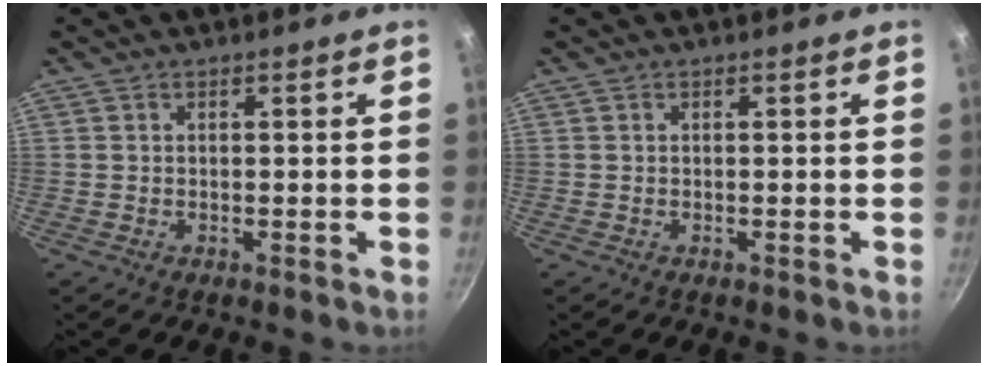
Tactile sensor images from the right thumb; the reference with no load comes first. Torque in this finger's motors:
{"motor_torque": [0.00, 0.00, 0.01, -0.01, 0.03]}